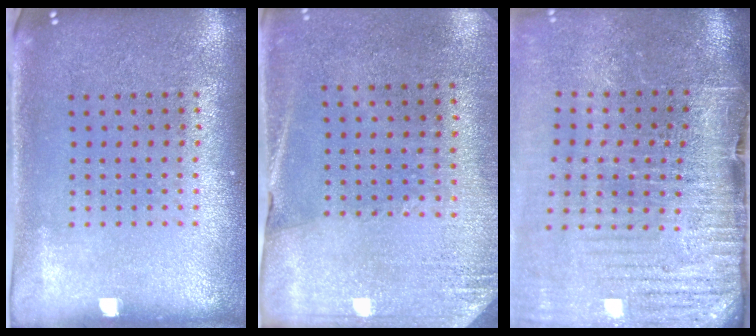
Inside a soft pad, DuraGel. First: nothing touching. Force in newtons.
{"total": 2.6, "press": 2.3, "slide": 1.3}
{"total": 4.3, "press": 3.6, "slide": 2.4}